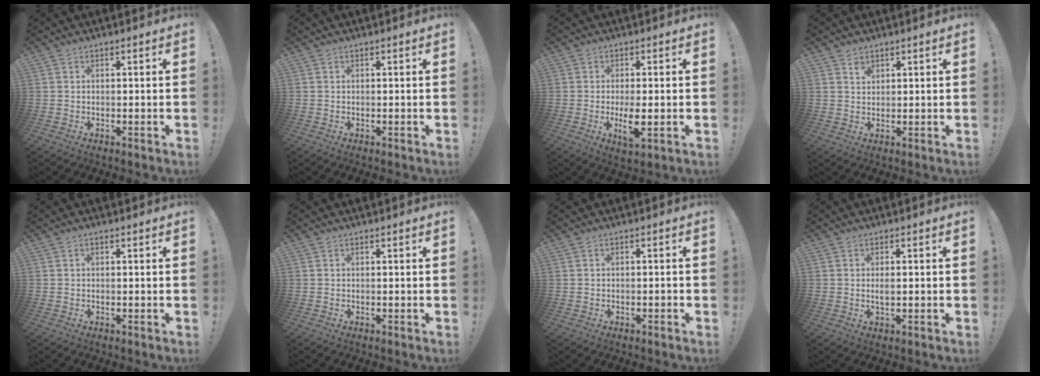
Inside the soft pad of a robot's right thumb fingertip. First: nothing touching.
{"total": 0.0}
{"total": 6.1, "force": [-1.1, 1.4, 5.8], "torque": [-0.107, -0.012, -0.018]}
{"total": 1.9, "force": [1.4, 1.3, 0.4], "torque": [0.012, -0.013, 0.023]}
{"total": 0.0}
{"total": 0.0}
{"total": 1.2, "force": [-0.9, 0.4, 0.7], "torque": [-0.009, 0.003, -0.015]}
{"total": 2.3, "force": [0.0, 1.0, 2.1], "torque": [-0.033, 0.001, -0.002]}